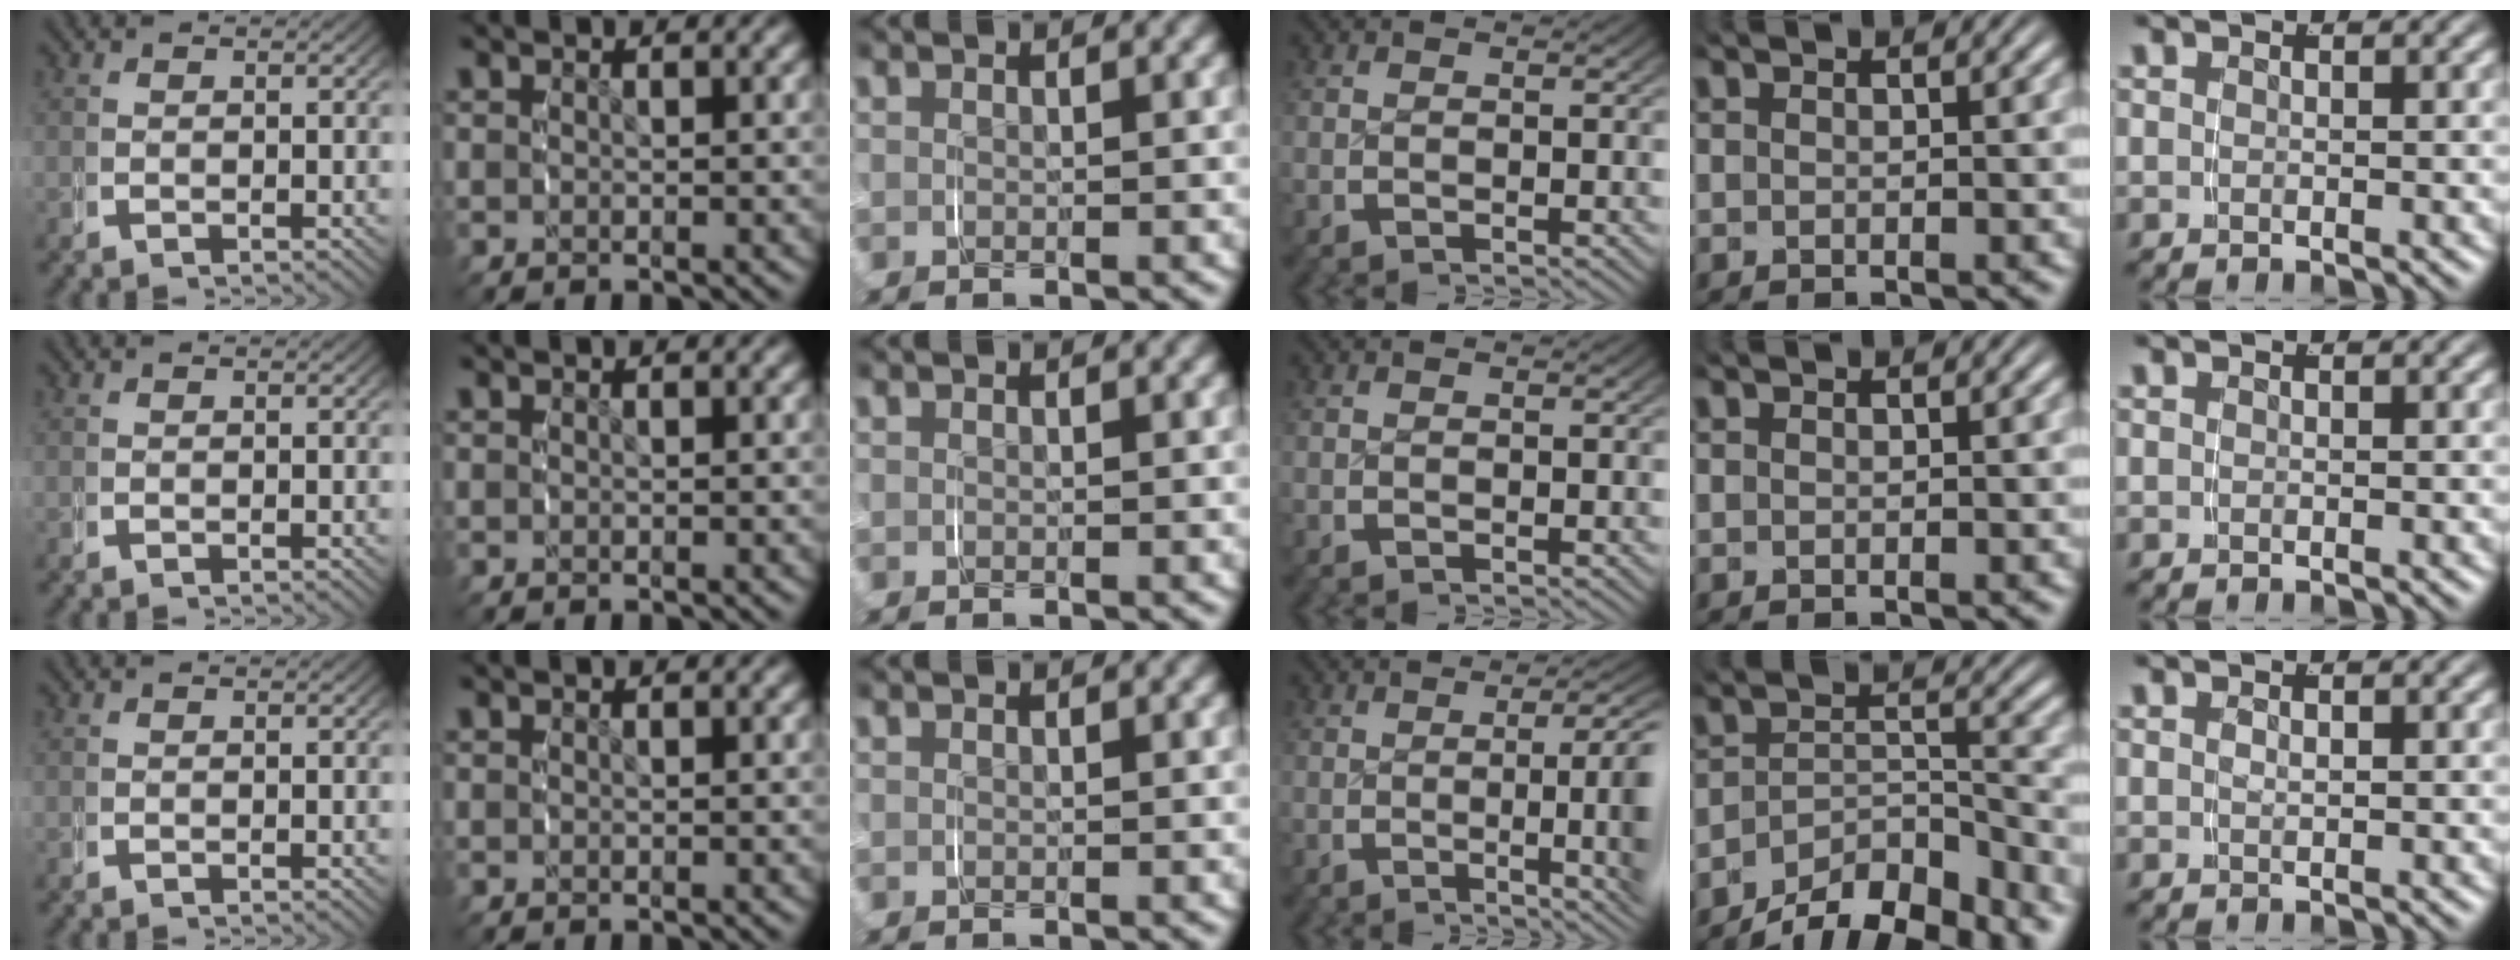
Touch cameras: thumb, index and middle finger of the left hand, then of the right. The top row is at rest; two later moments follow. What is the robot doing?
{"motion": "grasp_and_lifting", "object": "keyboard"}